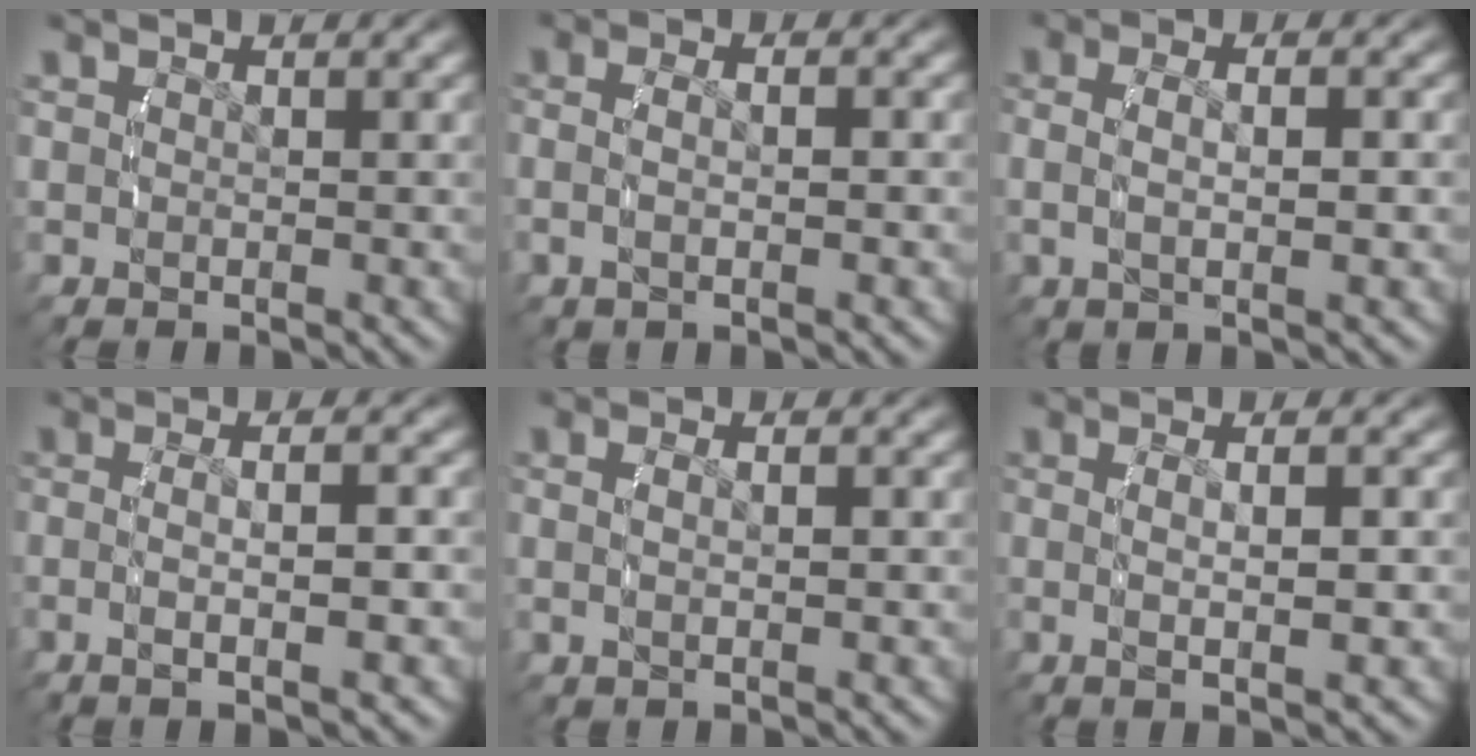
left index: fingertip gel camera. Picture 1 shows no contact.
{"total": 2.5, "force": [-0.2, 0.9, 2.3], "torque": [-0.050, -0.001, -0.004]}
{"total": 3.5, "force": [0.3, 1.2, 3.3], "torque": [-0.063, 0.001, 0.006]}
{"total": 3.4, "force": [-0.7, 0.3, 3.3], "torque": [-0.066, 0.000, -0.010]}
{"total": 1.9, "force": [0.0, 0.5, 1.8], "torque": [-0.035, 0.002, 0.001]}
{"total": 3.3, "force": [-0.1, 0.3, 3.3], "torque": [-0.062, 0.001, 0.002]}